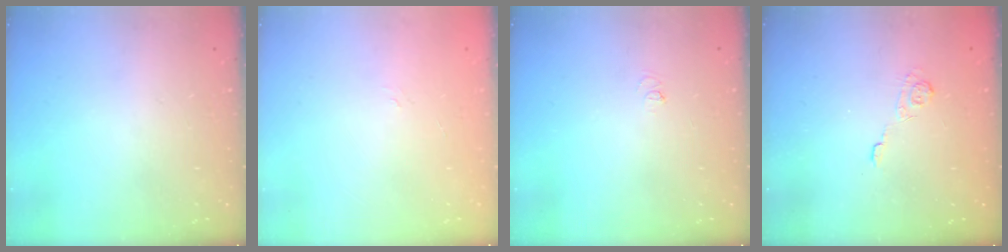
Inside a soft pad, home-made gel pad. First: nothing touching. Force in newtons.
{"total": 2.2, "press": 2.0, "slide": 1.1}
{"total": 3.3, "press": 3.3, "slide": 0.3}
{"total": 3.0, "press": 2.6, "slide": 1.4}